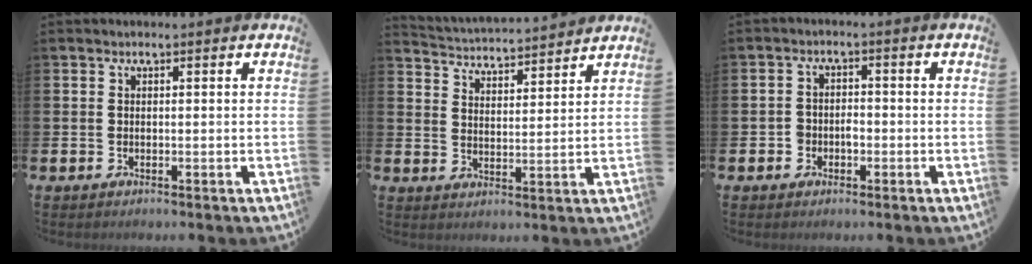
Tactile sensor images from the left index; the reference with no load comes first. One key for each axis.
{"total": 4.1, "fx": 4.1, "fy": 0.3, "fz": -0.2, "tx": -0.015, "ty": -0.036, "tz": 0.068}
{"total": 2.1, "fx": -0.9, "fy": 1.7, "fz": 0.8, "tx": -0.004, "ty": -0.001, "tz": -0.024}